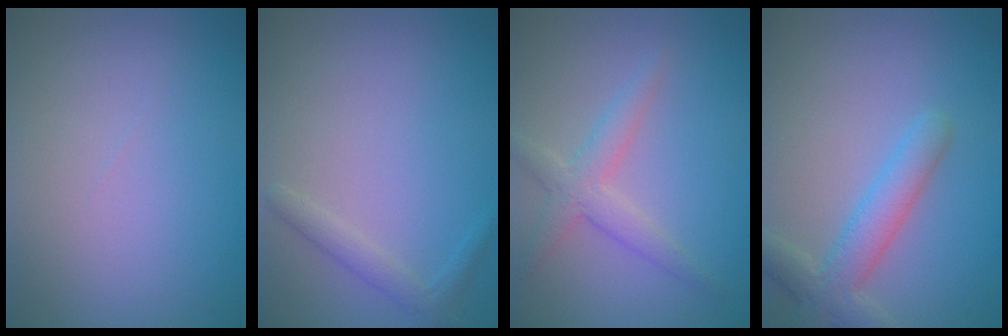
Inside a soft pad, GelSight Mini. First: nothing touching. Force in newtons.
{"total": 1.5, "press": 1.5, "slide": 0.1}
{"total": 2.7, "press": 2.7, "slide": 0.1}
{"total": 3.9, "press": 3.9, "slide": 0.4}